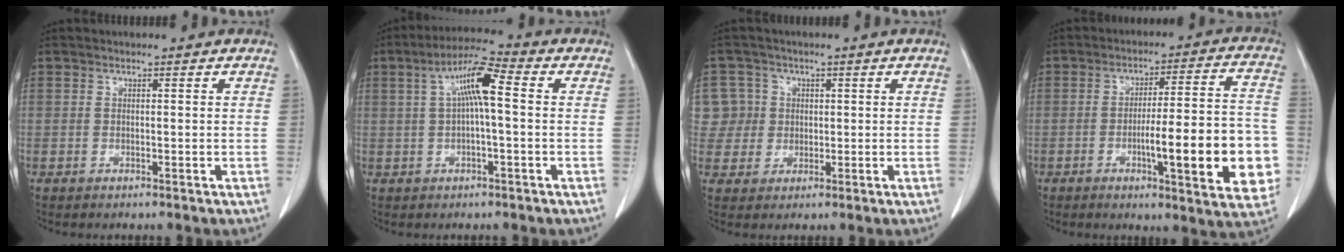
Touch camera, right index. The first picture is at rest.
{"total": 8.0, "force": [1.6, 1.1, 7.7], "torque": [-0.146, 0.024, 0.024]}
{"total": 6.6, "force": [1.3, 6.4, 0.1], "torque": [0.005, 0.022, 0.030]}
{"total": 17.3, "force": [-4.4, 2.9, 16.5], "torque": [-0.183, 0.019, -0.051]}